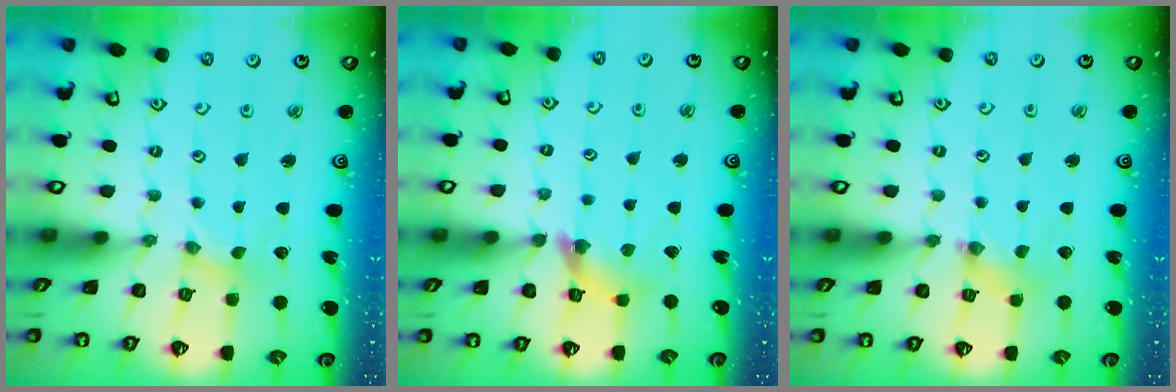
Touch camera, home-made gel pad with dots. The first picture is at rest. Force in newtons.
{"total": 7.3, "press": 7.3, "slide": 0.7}
{"total": 1.7, "press": 1.6, "slide": 0.3}